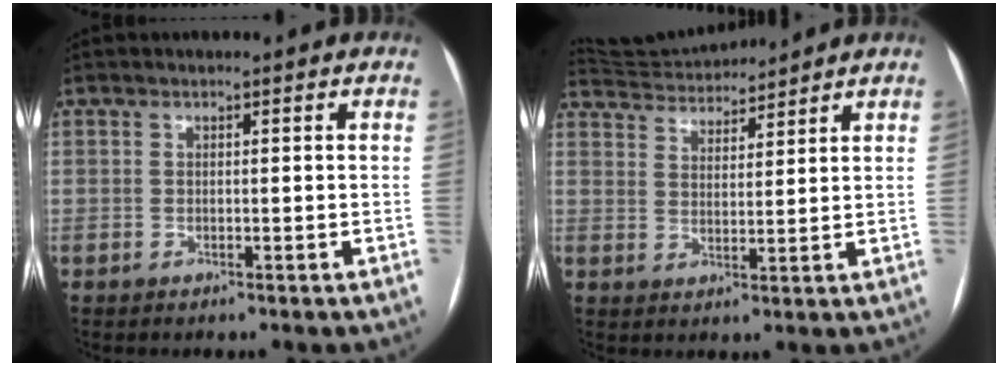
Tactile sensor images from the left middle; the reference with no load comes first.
{"total": 8.6, "force": [8.5, 0.2, 0.9], "torque": [-0.027, 0.023, 0.149]}